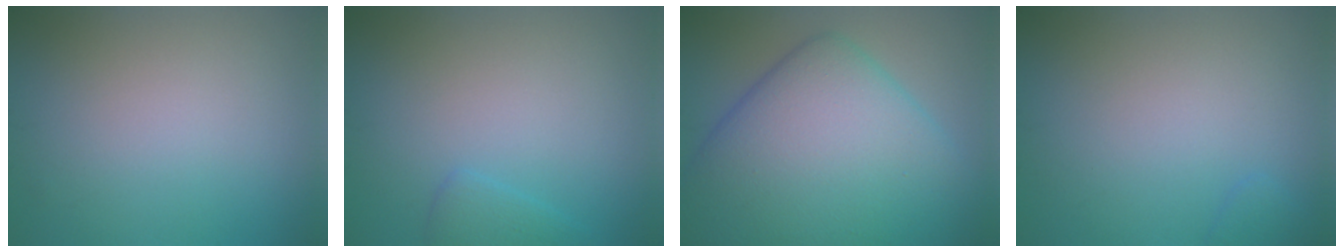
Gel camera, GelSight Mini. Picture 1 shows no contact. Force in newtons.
{"total": 1.6, "press": 1.6, "slide": 0.1}
{"total": 15.0, "press": 15.0, "slide": 0.1}
{"total": 0.8, "press": 0.8, "slide": 0.1}